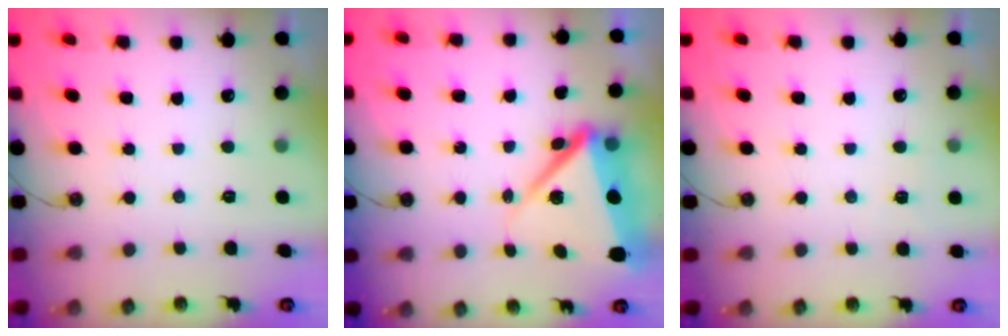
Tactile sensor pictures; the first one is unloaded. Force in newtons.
{"total": 10.8, "press": 10.7, "slide": 1.4}
{"total": 2.4, "press": 2.4, "slide": 0.4}